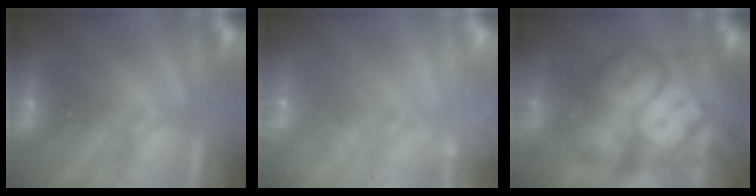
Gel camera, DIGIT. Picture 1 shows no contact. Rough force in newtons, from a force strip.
{"total": 9.0}
{"total": 9.9}